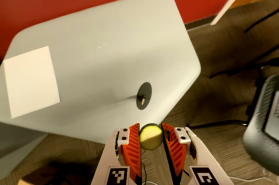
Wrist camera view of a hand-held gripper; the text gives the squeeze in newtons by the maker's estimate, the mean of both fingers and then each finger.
{"total": 10.5, "left": 11.5, "right": 9.6}